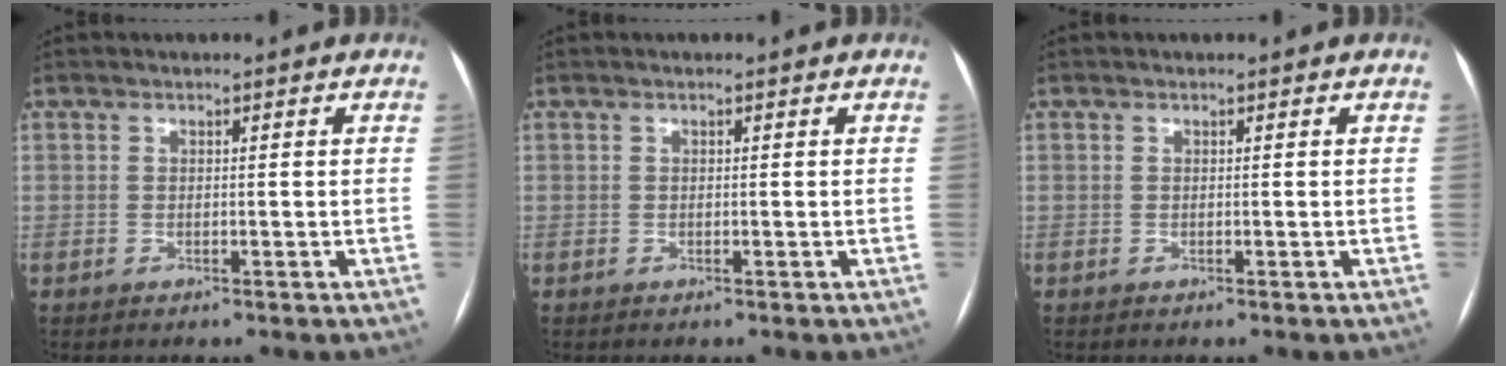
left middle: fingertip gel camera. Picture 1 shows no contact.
{"total": 0.0}
{"total": 0.0}